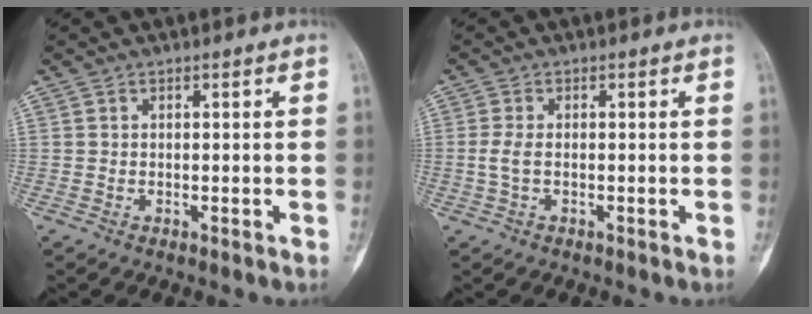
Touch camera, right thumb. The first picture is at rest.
{"total": 2.4, "force": [-0.4, 1.1, 2.1], "torque": [-0.056, 0.001, -0.008]}